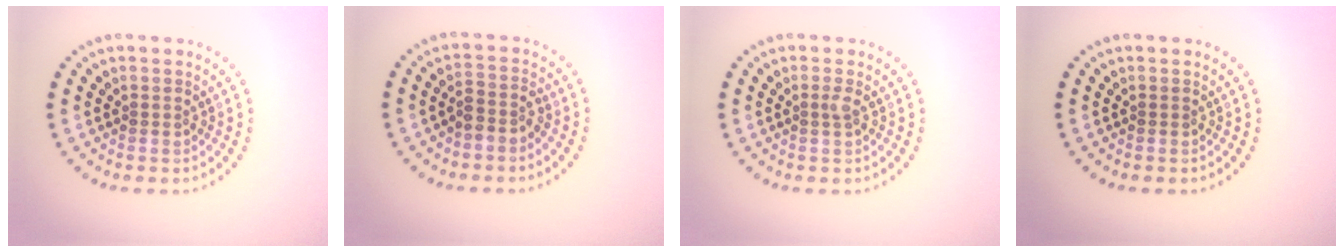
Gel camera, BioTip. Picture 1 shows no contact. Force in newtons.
{"total": 2.0, "press": 1.6, "slide": 1.1}
{"total": 0.7, "press": 0.6, "slide": 0.5}
{"total": 0.0}